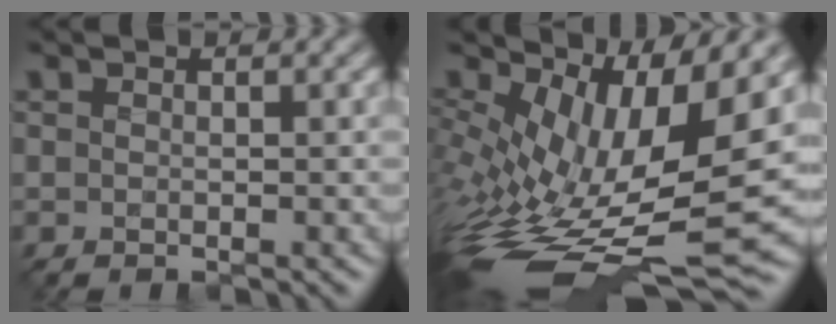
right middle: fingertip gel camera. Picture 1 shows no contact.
{"total": 12.1, "force": [-0.7, 4.8, 11.1], "torque": [-0.218, -0.021, 0.019]}